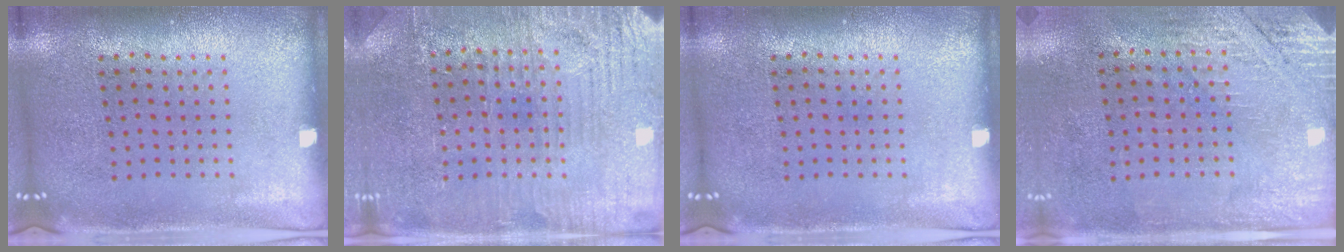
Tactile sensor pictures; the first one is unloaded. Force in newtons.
{"total": 3.4, "press": 3.4, "slide": 0.5}
{"total": 0.0}
{"total": 2.7, "press": 2.4, "slide": 1.2}